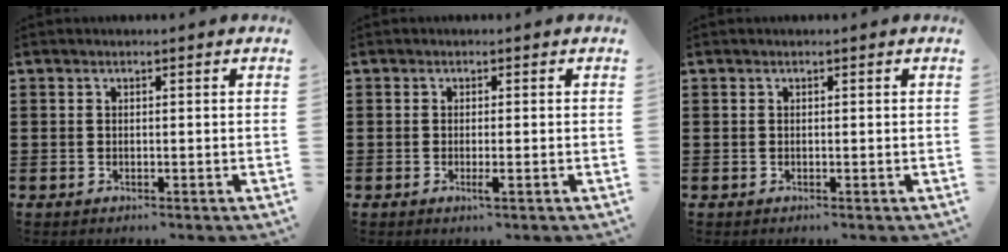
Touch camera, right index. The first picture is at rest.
{"total": 1.4, "force": [-0.5, 0.0, 1.4], "torque": [-0.031, -0.008, -0.011]}
{"total": 0.0}